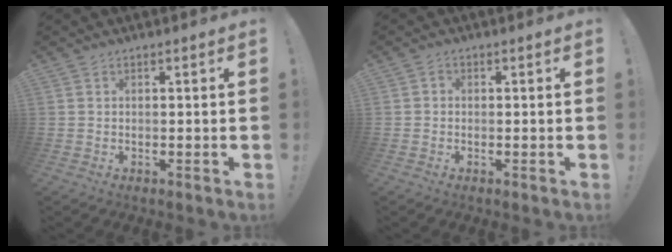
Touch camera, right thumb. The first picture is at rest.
{"total": 0.9, "force": [-0.5, 0.6, 0.5], "torque": [-0.008, 0.004, -0.010]}